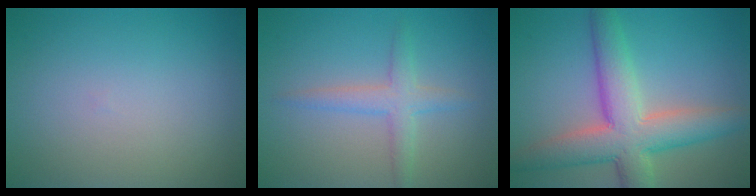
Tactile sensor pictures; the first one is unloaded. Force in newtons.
{"total": 2.7, "press": 2.7, "slide": 0.1}
{"total": 7.9, "press": 7.8, "slide": 0.4}